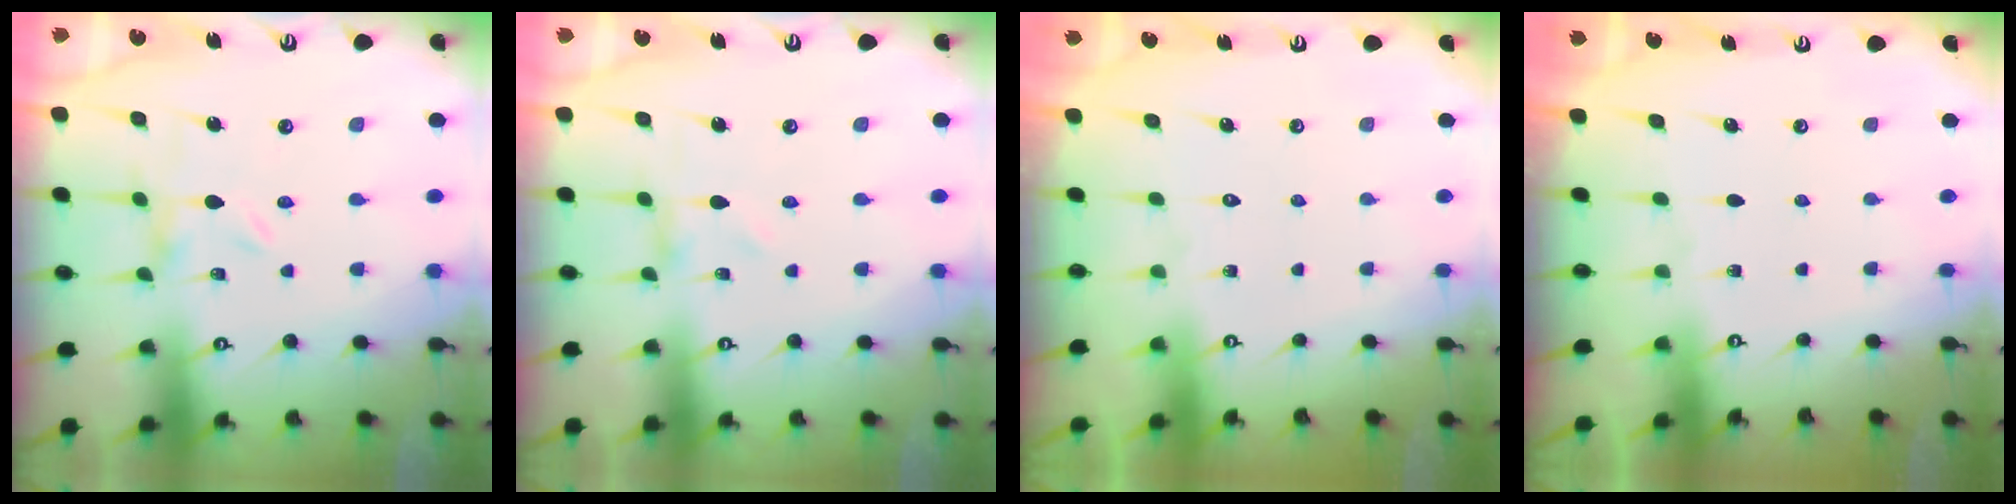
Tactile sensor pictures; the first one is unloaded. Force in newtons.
{"total": 0.0}
{"total": 1.7, "press": 1.7, "slide": 0.1}
{"total": 0.0}